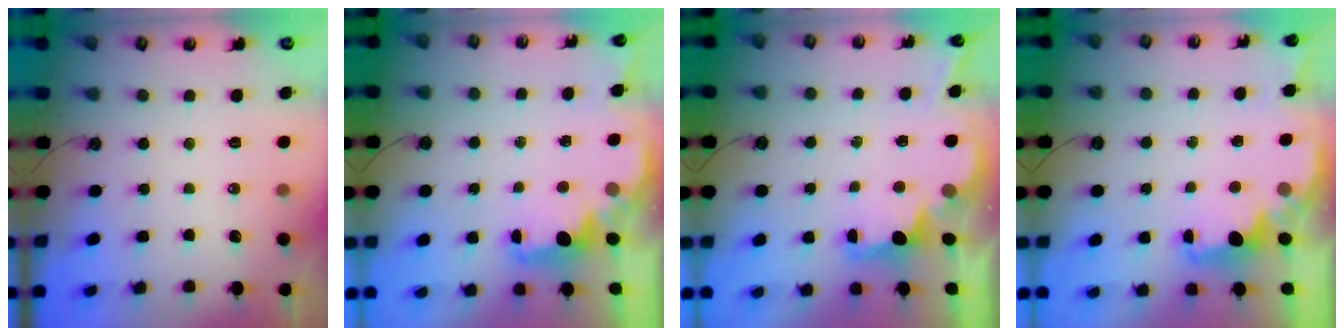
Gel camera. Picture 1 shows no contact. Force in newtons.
{"total": 2.2, "press": 2.1, "slide": 0.8}
{"total": 2.1, "press": 1.9, "slide": 0.8}
{"total": 2.4, "press": 2.2, "slide": 0.8}